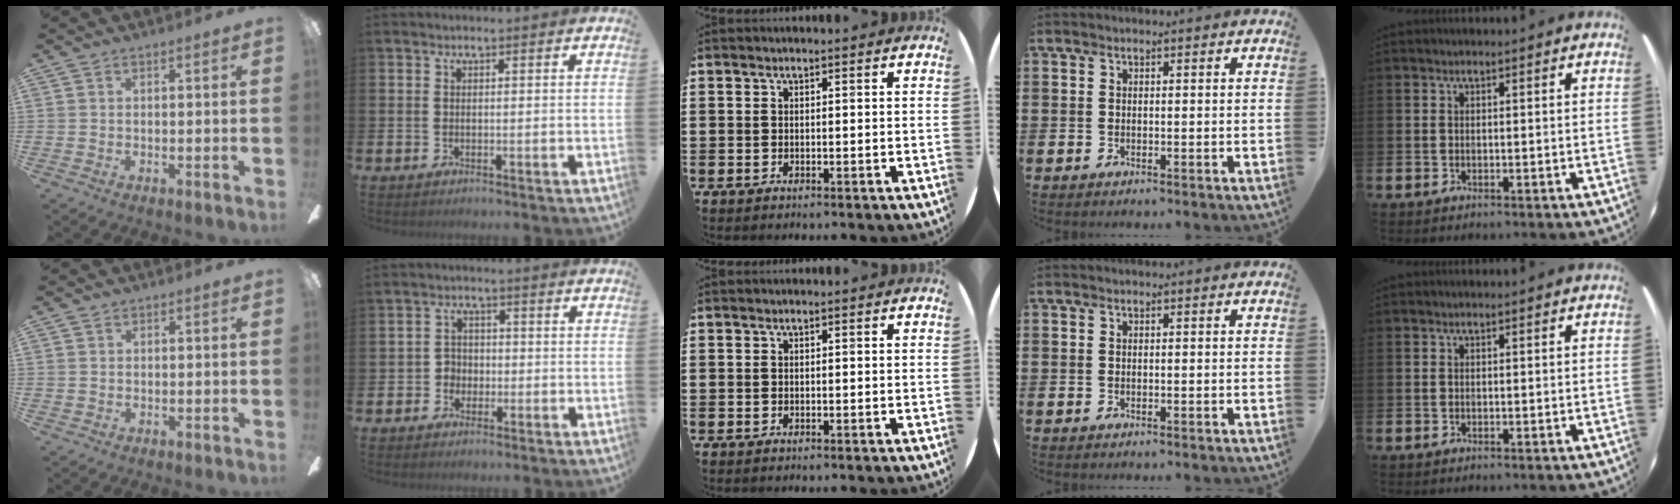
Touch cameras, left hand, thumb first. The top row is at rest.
{"thumb": {"total": 0.7, "force": [0.2, 0.7, 0.1], "torque": [-0.001, 0.006, 0.003]}, "index": {"total": 2.5, "force": [-1.1, 2.2, 0.4], "torque": [-0.015, 0.006, -0.029]}}